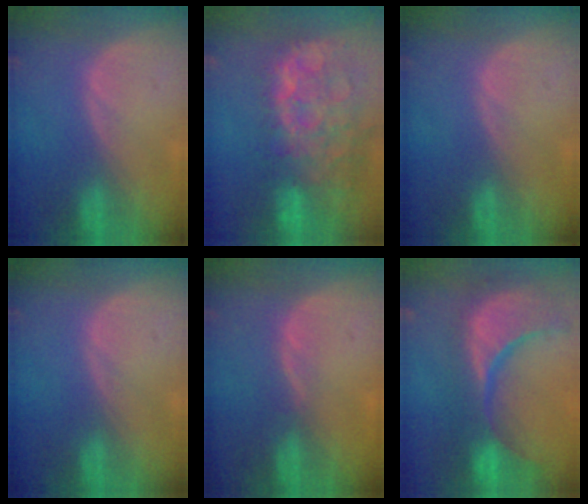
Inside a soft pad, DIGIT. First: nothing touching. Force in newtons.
{"total": 15.0, "press": 12.2, "slide": 8.8}
{"total": 0.0}
{"total": 0.0}
{"total": 1.1, "press": 1.0, "slide": 0.5}
{"total": 15.3, "press": 12.1, "slide": 9.3}